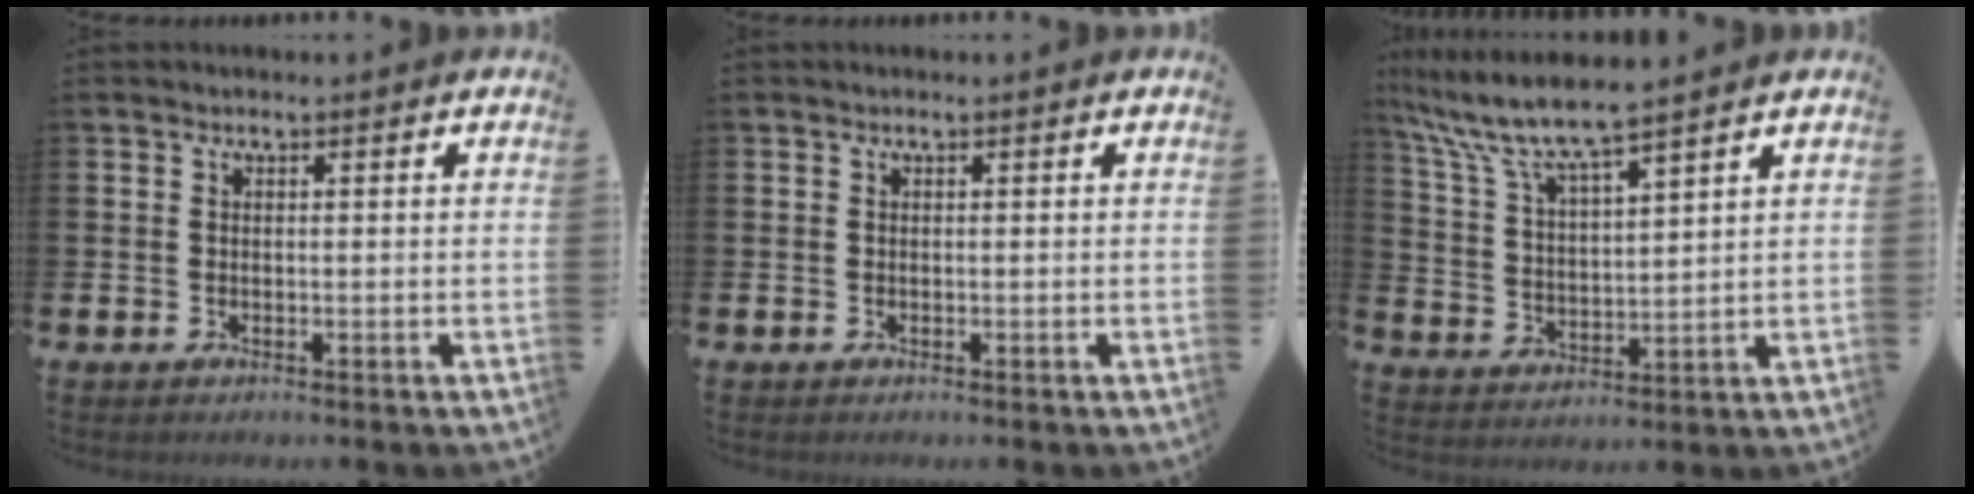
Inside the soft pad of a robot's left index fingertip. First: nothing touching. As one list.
[{"total": 0.0}, {"total": 7.3, "force": [6.6, 0.4, 3.0], "torque": [-0.091, -0.034, 0.115]}]